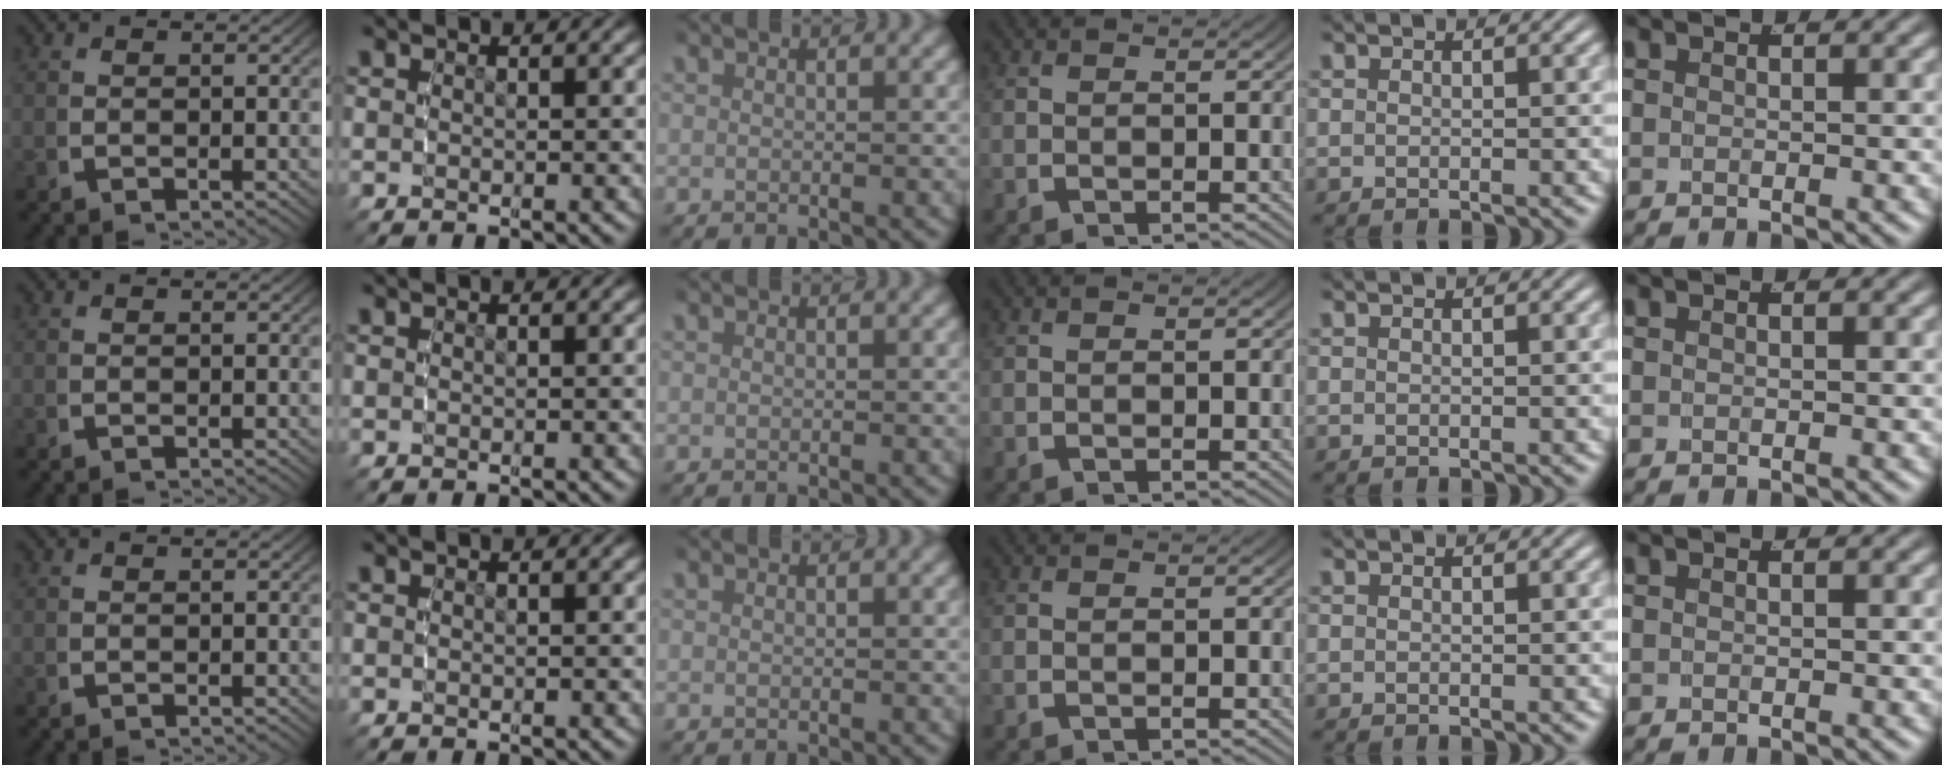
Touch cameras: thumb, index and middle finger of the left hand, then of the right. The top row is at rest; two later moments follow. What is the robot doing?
{"motion": "reach", "object": "paper towel"}